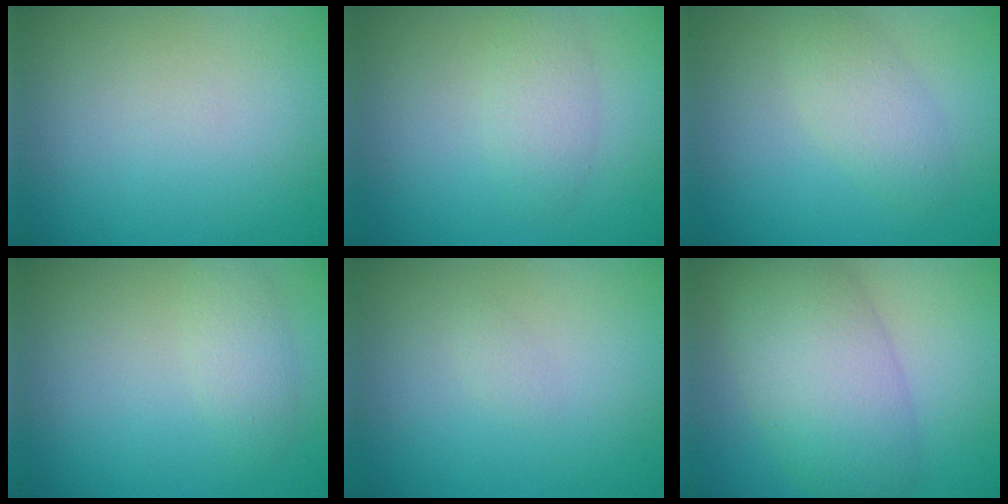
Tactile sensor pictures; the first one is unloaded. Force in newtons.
{"total": 2.1, "press": 2.1, "slide": 0.1}
{"total": 2.7, "press": 2.6, "slide": 0.1}
{"total": 1.9, "press": 1.9, "slide": 0.1}
{"total": 0.6, "press": 0.6, "slide": 0.0}
{"total": 7.7, "press": 7.7, "slide": 0.4}